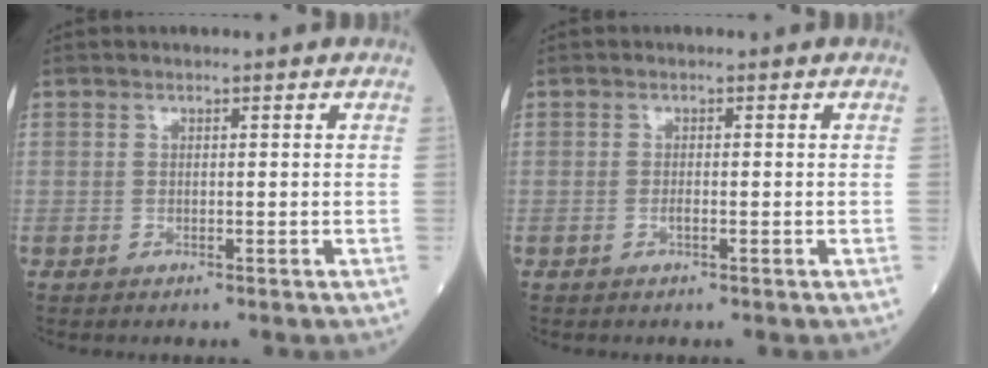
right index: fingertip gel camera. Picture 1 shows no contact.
{"total": 0.8, "force": [-0.3, 0.1, 0.7], "torque": [-0.016, 0.000, -0.006]}